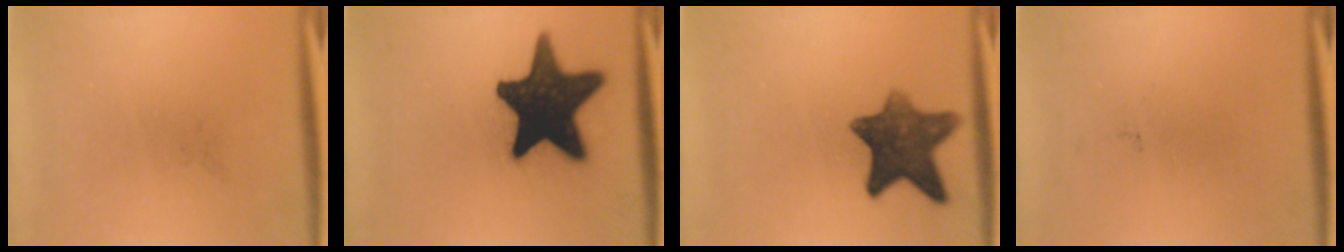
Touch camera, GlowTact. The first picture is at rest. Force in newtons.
{"total": 19.4}
{"total": 10.2}
{"total": 0.0}